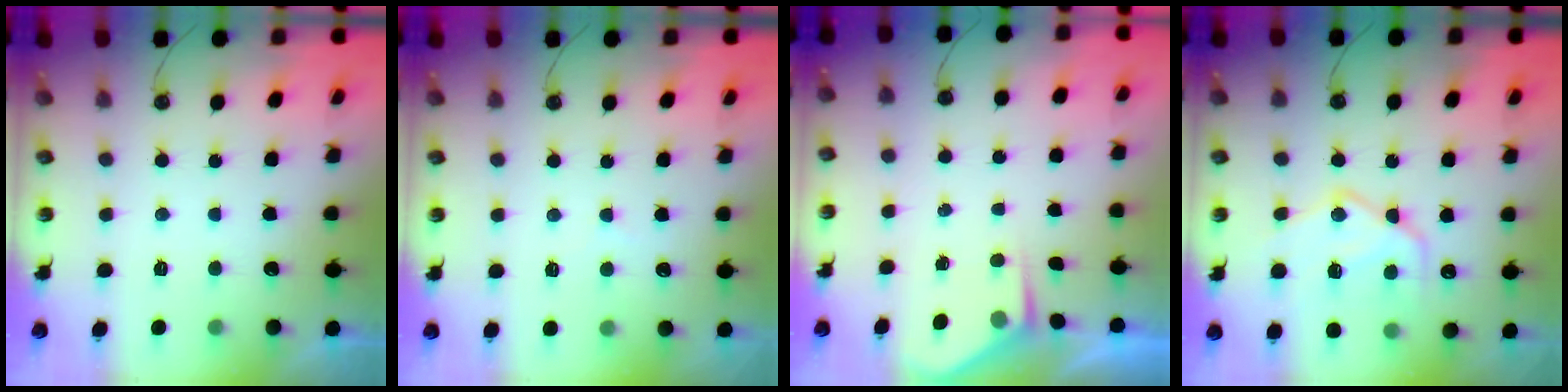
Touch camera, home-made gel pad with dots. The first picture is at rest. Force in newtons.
{"total": 3.5, "press": 3.4, "slide": 0.6}
{"total": 2.7, "press": 2.7, "slide": 0.3}
{"total": 14.6, "press": 14.5, "slide": 0.9}